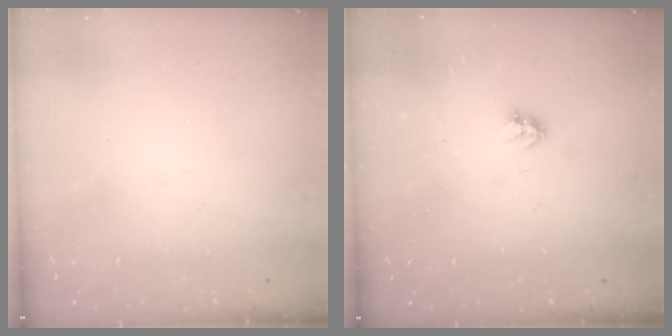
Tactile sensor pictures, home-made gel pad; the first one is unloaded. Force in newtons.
{"total": 3.5, "press": 3.4, "slide": 0.5}